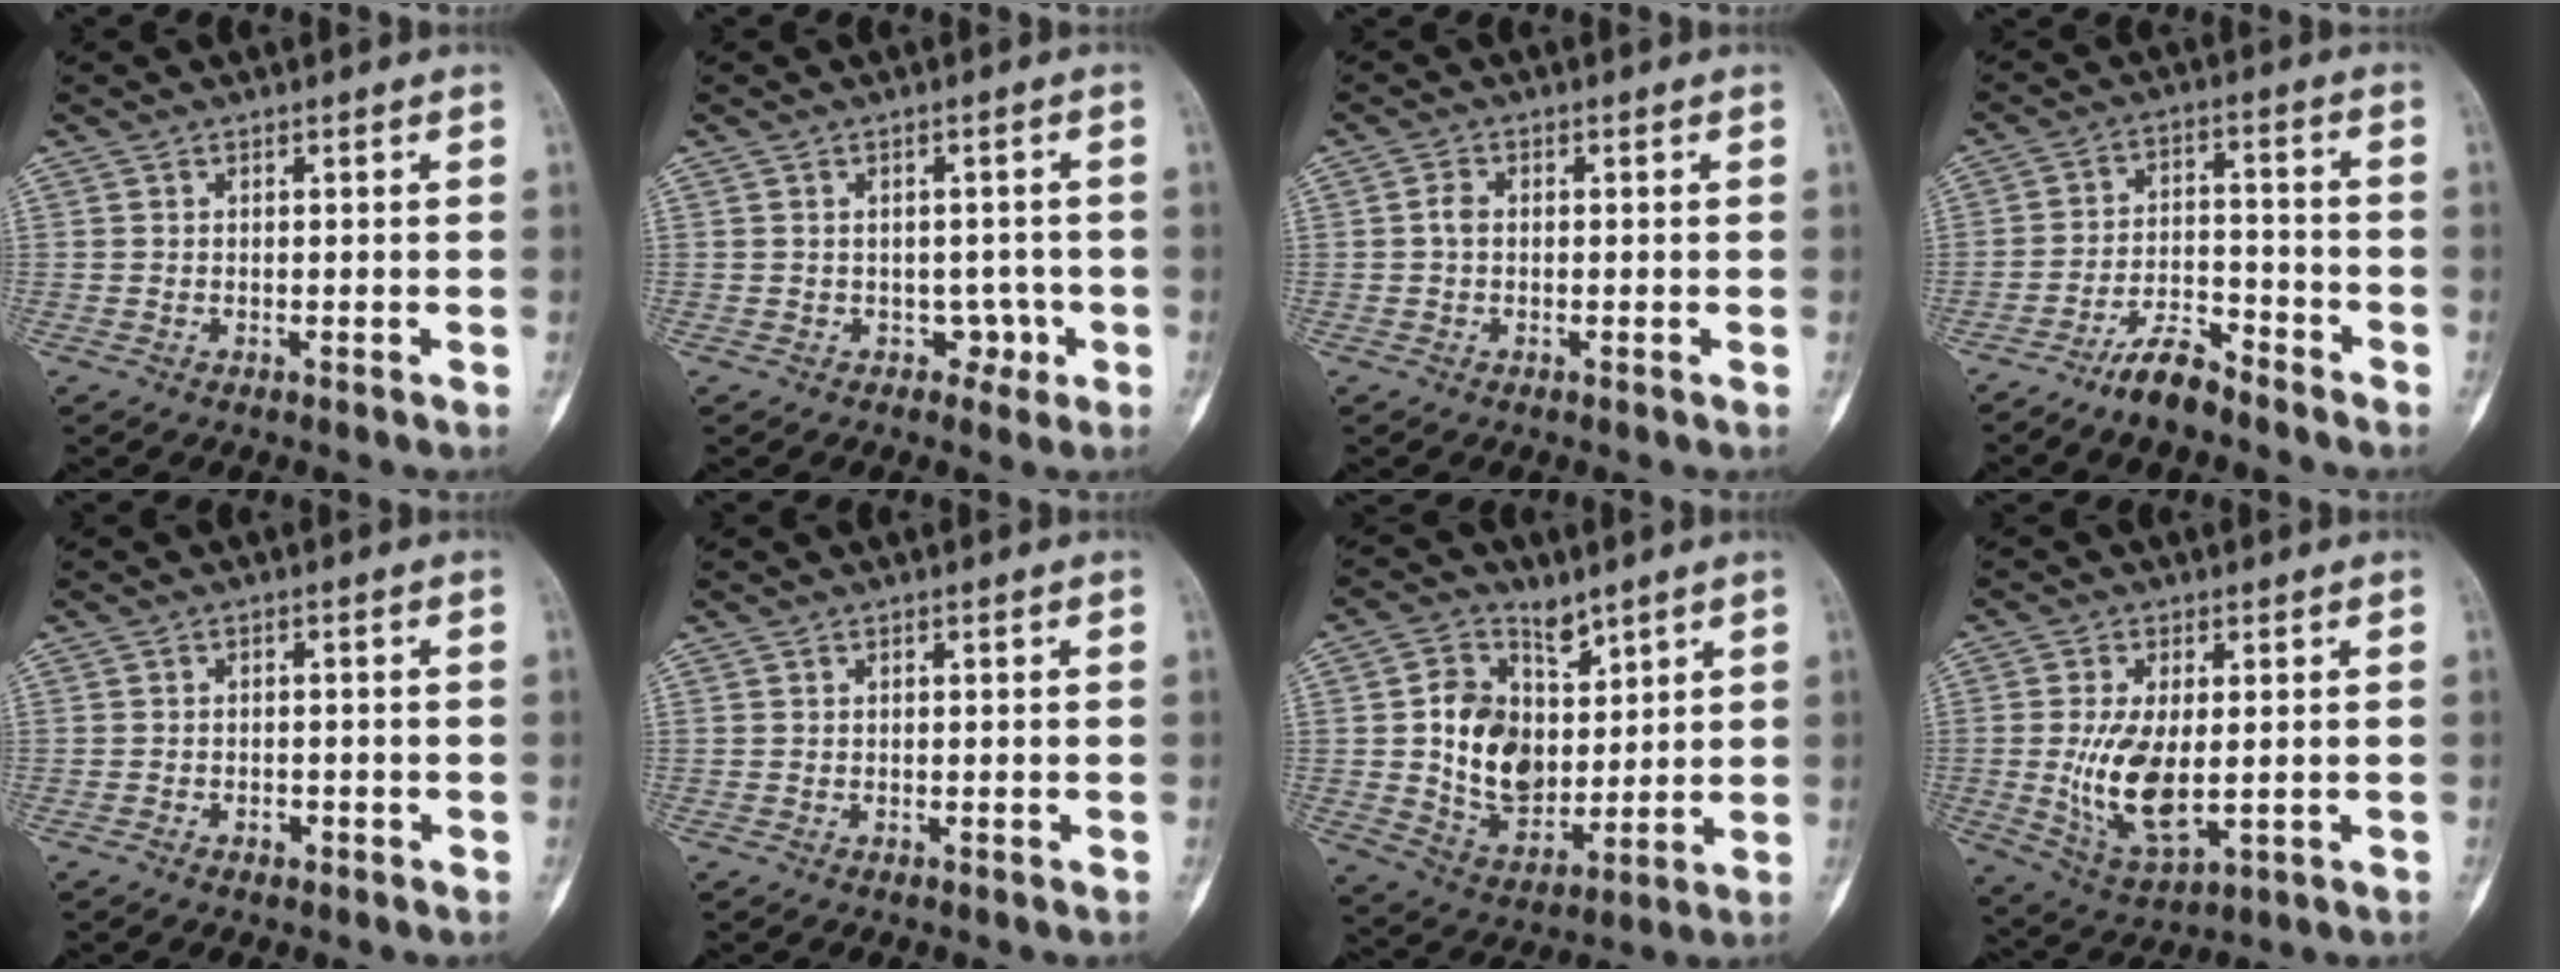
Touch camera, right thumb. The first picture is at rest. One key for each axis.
{"total": 3.1, "fx": -1.0, "fy": 2.7, "fz": 1.2, "tx": 0.015, "ty": 0.011, "tz": -0.012}
{"total": 1.9, "fx": 0.0, "fy": 1.4, "fz": 1.3, "tx": -0.021, "ty": 0.003, "tz": -0.005}
{"total": 7.6, "fx": -6.3, "fy": 2.4, "fz": 3.6, "tx": -0.052, "ty": 0.046, "tz": -0.117}
{"total": 1.5, "fx": -0.9, "fy": 1.1, "fz": 0.6, "tx": -0.003, "ty": 0.007, "tz": -0.013}
{"total": 0.0}
{"total": 13.8, "fx": 4.1, "fy": 10.3, "fz": 8.1, "tx": -0.100, "ty": -0.027, "tz": 0.088}
{"total": 11.7, "fx": -0.4, "fy": 5.9, "fz": 10.1, "tx": -0.188, "ty": -0.017, "tz": 0.008}